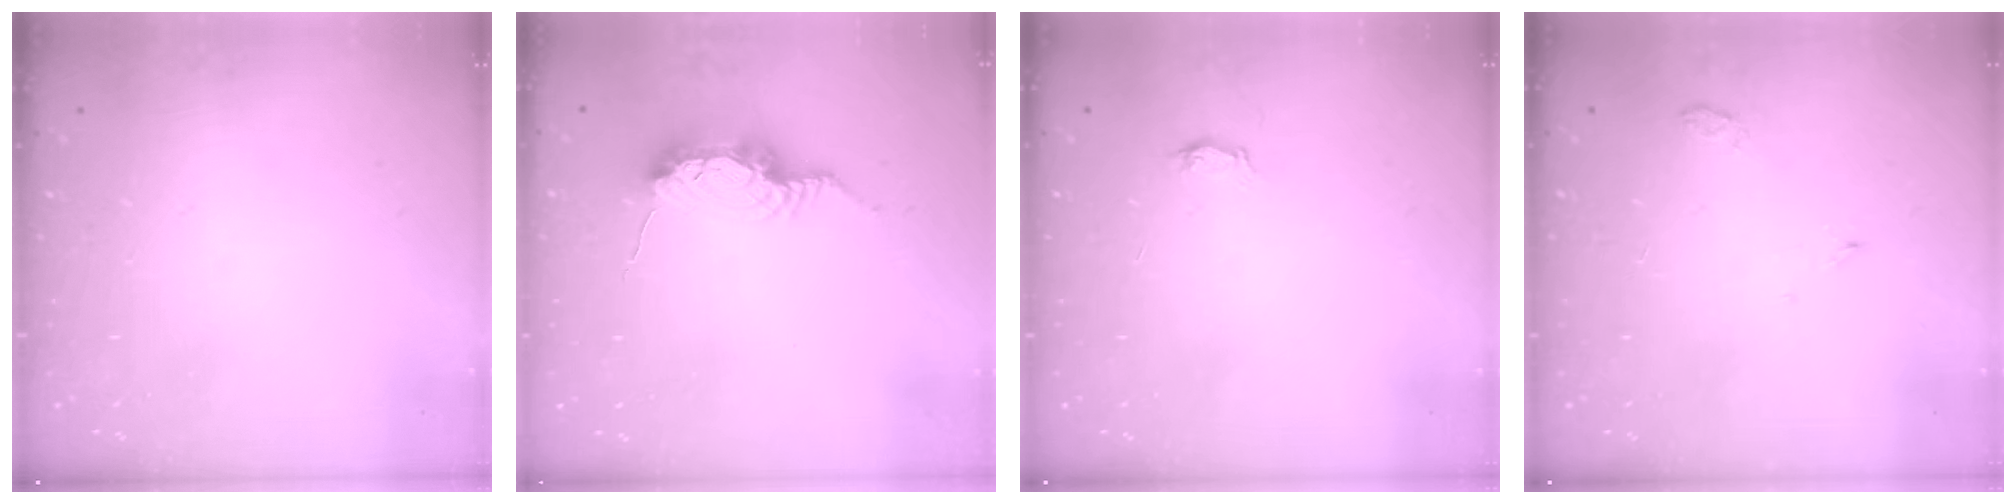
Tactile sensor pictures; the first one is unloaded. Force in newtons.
{"total": 15.2, "press": 10.9, "slide": 10.5}
{"total": 3.0, "press": 2.9, "slide": 0.3}
{"total": 3.0, "press": 2.9, "slide": 0.6}